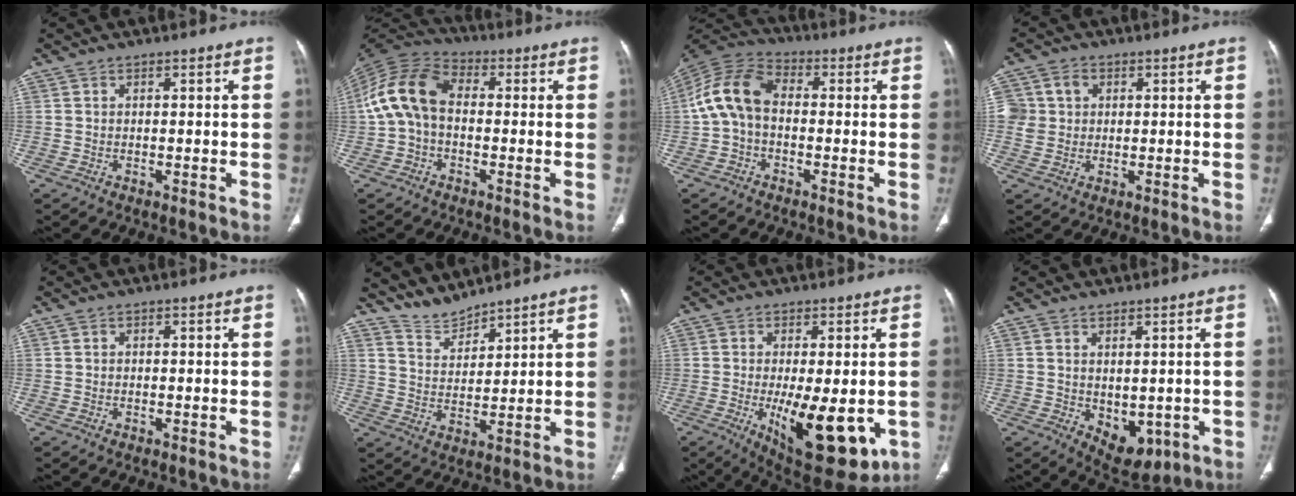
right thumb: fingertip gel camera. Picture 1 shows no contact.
{"total": 11.4, "force": [-0.2, 7.7, 8.4], "torque": [-0.164, 0.032, -0.017]}
{"total": 10.3, "force": [-0.4, 6.9, 7.7], "torque": [-0.149, 0.030, -0.022]}
{"total": 7.3, "force": [1.4, 6.4, 3.0], "torque": [-0.056, 0.014, 0.030]}
{"total": 0.0}
{"total": 5.3, "force": [5.3, 0.7, 0.3], "torque": [-0.002, -0.037, 0.115]}
{"total": 16.3, "force": [-3.8, 6.4, 14.4], "torque": [-0.203, -0.025, -0.036]}
{"total": 7.3, "force": [-1.4, 4.5, 5.6], "torque": [-0.052, -0.005, 0.004]}